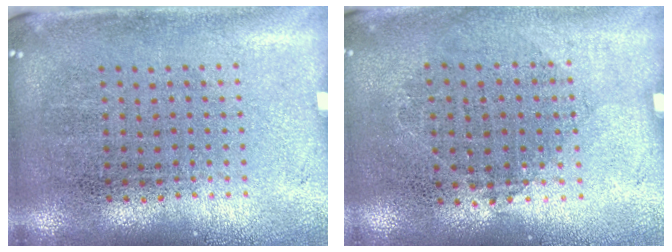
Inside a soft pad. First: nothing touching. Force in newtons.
{"total": 0.8, "press": 0.8, "slide": 0.3}